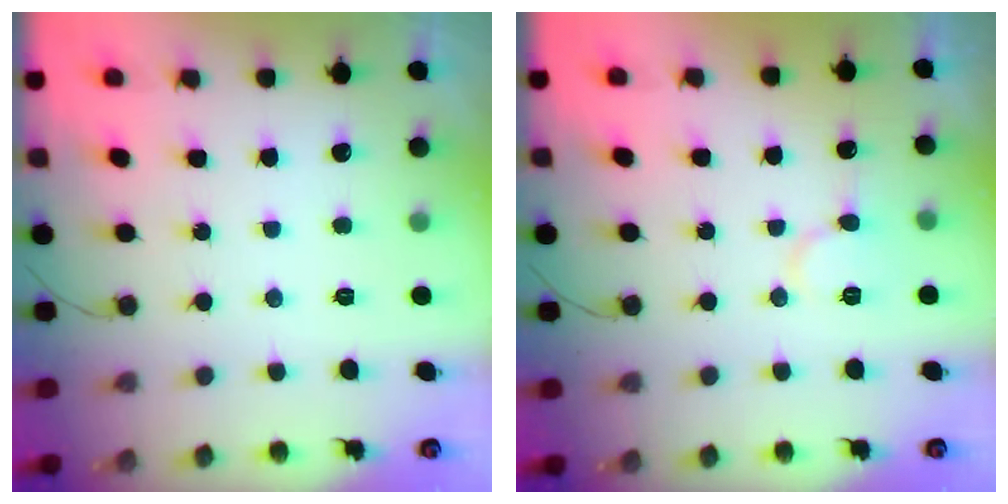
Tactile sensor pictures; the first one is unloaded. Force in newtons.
{"total": 7.8, "press": 7.8, "slide": 0.9}